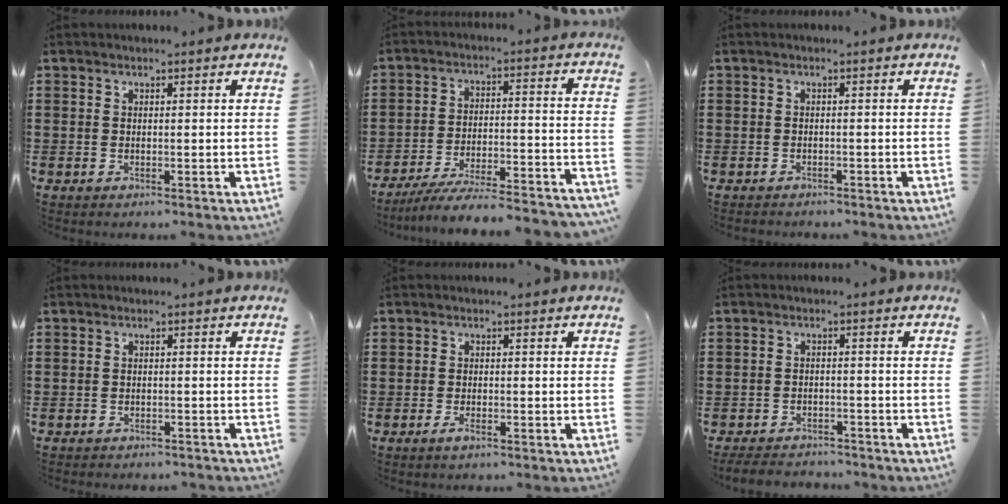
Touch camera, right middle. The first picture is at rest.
{"total": 6.7, "force": [-6.3, -0.1, 2.3], "torque": [-0.033, -0.006, -0.124]}
{"total": 0.9, "force": [-0.8, 0.2, -0.1], "torque": [-0.001, 0.003, -0.019]}
{"total": 1.3, "force": [-1.3, 0.3, -0.1], "torque": [-0.002, 0.004, -0.029]}
{"total": 1.7, "force": [-1.0, 0.7, 1.2], "torque": [-0.030, -0.001, -0.023]}
{"total": 3.4, "force": [-3.3, 0.7, 0.1], "torque": [-0.012, -0.001, -0.073]}